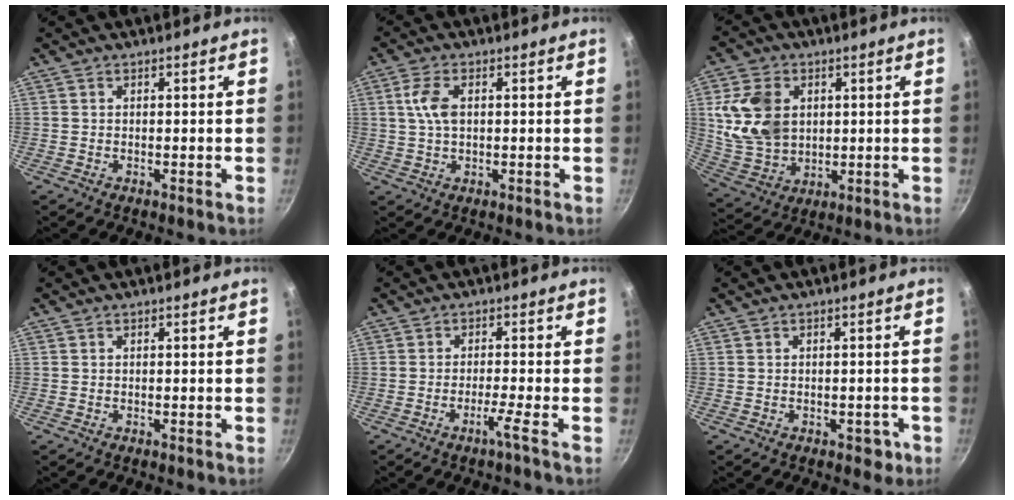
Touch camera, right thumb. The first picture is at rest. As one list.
[{"total": 5.4, "force": [1.1, 3.0, 4.4], "torque": [-0.089, 0.005, 0.020]}, {"total": 13.4, "force": [2.8, 10.0, 8.6], "torque": [-0.148, -0.012, 0.068]}, {"total": 0.0}, {"total": 2.8, "force": [-1.6, -0.8, 2.2], "torque": [-0.050, 0.006, -0.031]}, {"total": 2.6, "force": [-1.1, 1.7, 1.7], "torque": [0.001, 0.013, -0.005]}]